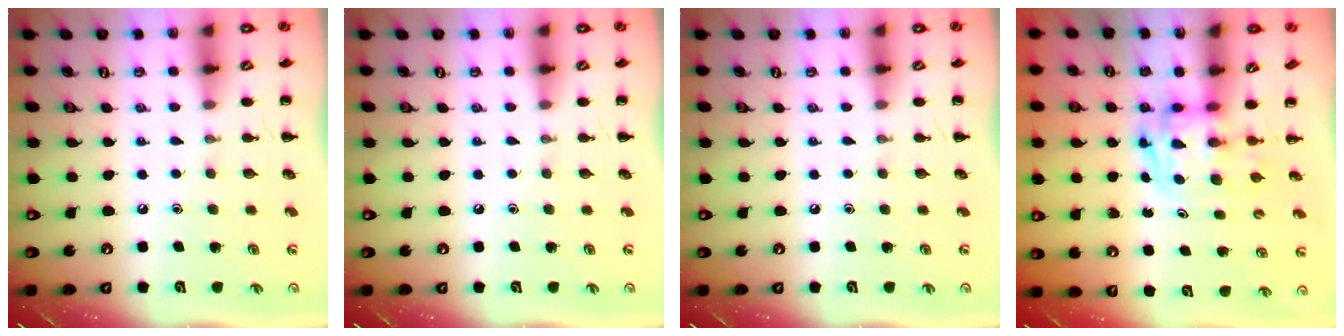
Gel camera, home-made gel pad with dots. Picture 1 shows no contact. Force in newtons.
{"total": 0.0}
{"total": 0.0}
{"total": 2.9, "press": 2.9, "slide": 0.5}